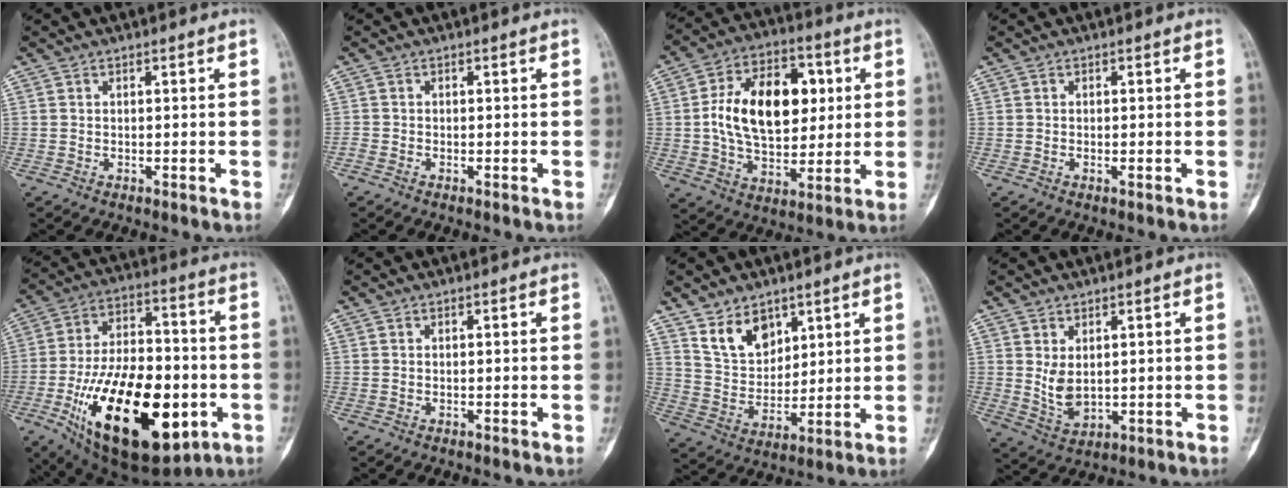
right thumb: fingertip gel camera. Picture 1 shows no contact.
{"total": 0.8, "force": [-0.6, 0.5, 0.3], "torque": [-0.010, -0.001, -0.017]}
{"total": 19.0, "force": [2.9, 11.8, 14.6], "torque": [-0.211, 0.007, 0.050]}
{"total": 0.8, "force": [-0.2, 0.3, 0.7], "torque": [-0.015, 0.000, -0.003]}
{"total": 33.4, "force": [-11.0, 16.8, 26.6], "torque": [-0.472, 0.027, -0.162]}
{"total": 0.0}
{"total": 9.4, "force": [5.9, 6.0, 4.1], "torque": [-0.048, -0.041, 0.121]}
{"total": 5.1, "force": [1.1, 3.1, 3.9], "torque": [-0.058, -0.016, 0.035]}